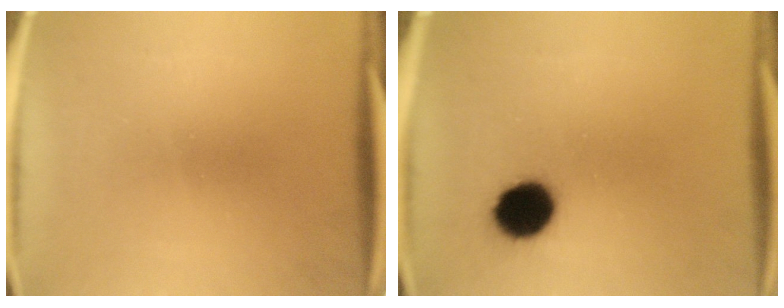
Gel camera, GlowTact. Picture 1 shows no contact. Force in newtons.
{"total": 9.7}